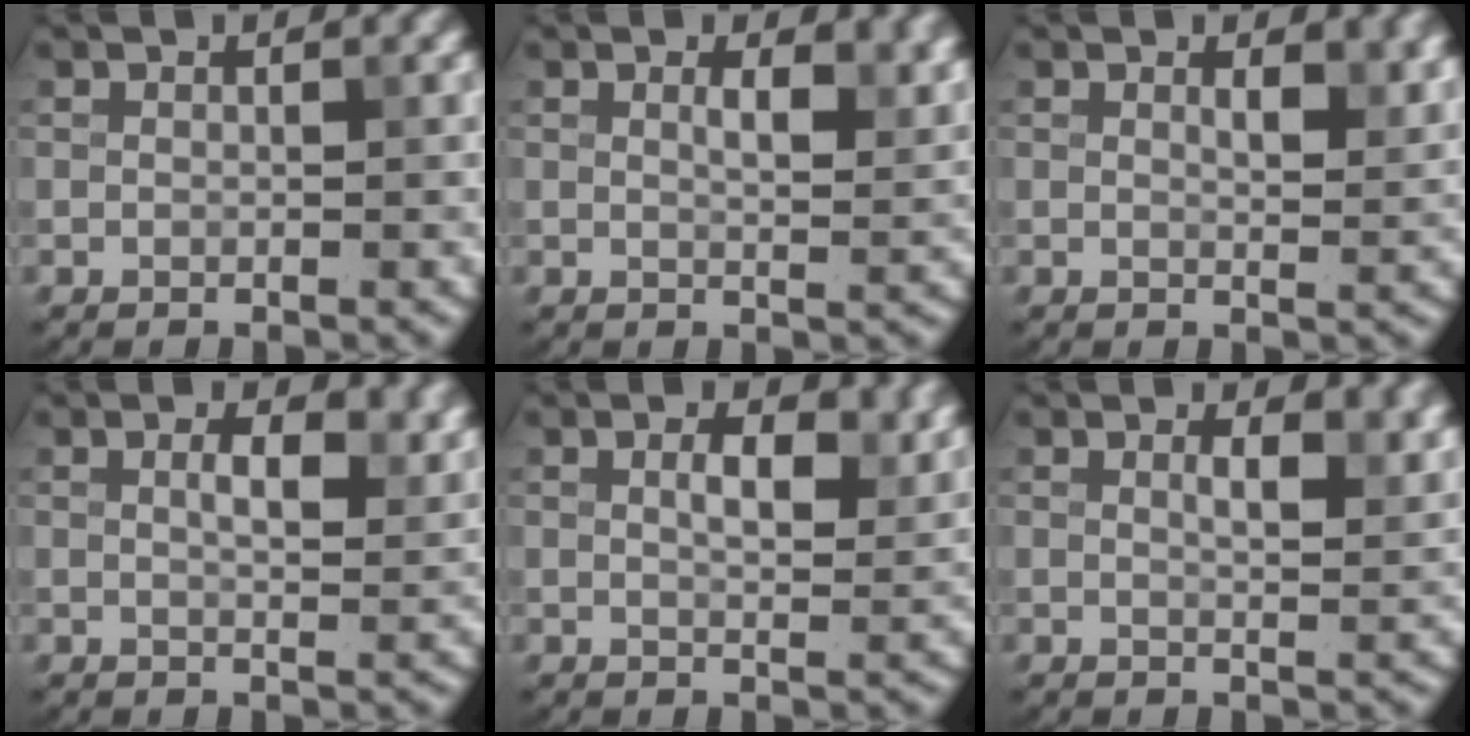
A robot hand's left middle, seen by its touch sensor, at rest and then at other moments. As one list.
[{"total": 3.4, "force": [1.7, 1.3, 2.7], "torque": [-0.035, 0.000, 0.027]}, {"total": 2.5, "force": [1.3, 0.9, 1.9], "torque": [-0.023, -0.004, 0.024]}, {"total": 3.7, "force": [1.6, 1.6, 3.0], "torque": [-0.049, -0.001, 0.026]}, {"total": 3.8, "force": [1.6, 1.7, 3.0], "torque": [-0.053, -0.002, 0.027]}, {"total": 3.6, "force": [1.7, 1.4, 2.8], "torque": [-0.034, 0.001, 0.025]}]